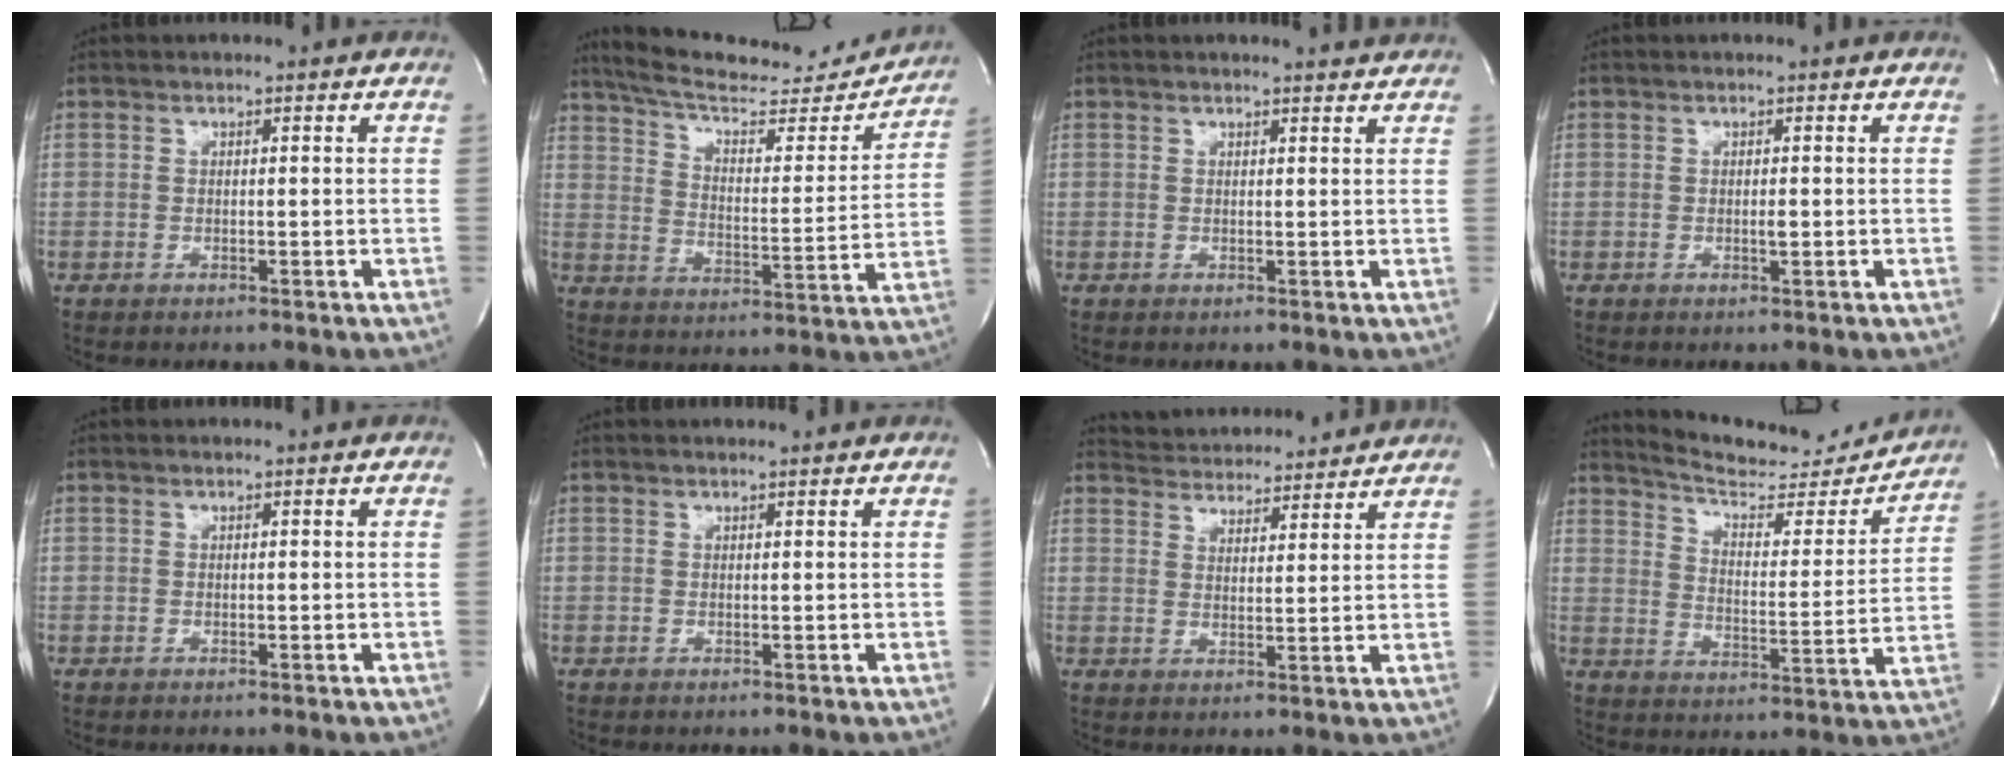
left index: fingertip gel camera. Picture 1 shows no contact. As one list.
[{"total": 21.2, "force": [19.8, 3.9, 6.7], "torque": [-0.101, -0.034, 0.272]}, {"total": 2.4, "force": [2.3, -0.1, 0.4], "torque": [-0.010, -0.003, 0.019]}, {"total": 0.7, "force": [-0.2, 0.1, 0.7], "torque": [-0.012, -0.003, -0.004]}, {"total": 0.0}, {"total": 1.4, "force": [1.4, -0.1, 0.2], "torque": [-0.008, 0.003, 0.019]}, {"total": 11.9, "force": [11.5, 2.1, 2.2], "torque": [-0.032, 0.017, 0.159]}, {"total": 17.7, "force": [17.0, 2.9, 3.9], "torque": [-0.051, -0.043, 0.229]}]